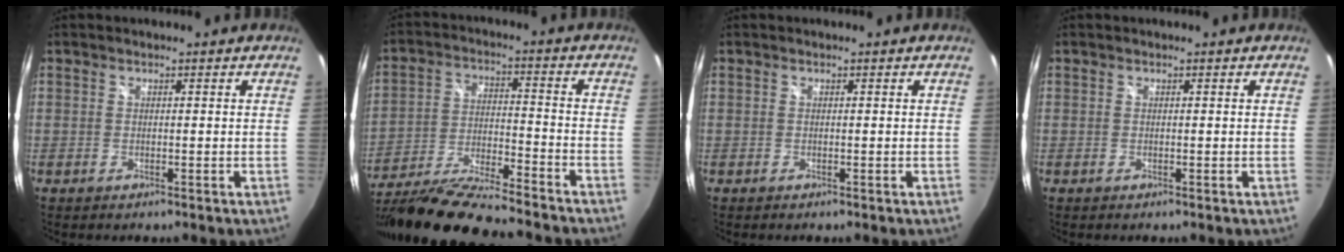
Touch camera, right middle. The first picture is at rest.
{"total": 20.6, "force": [-17.7, 1.5, 10.5], "torque": [-0.206, -0.057, -0.302]}
{"total": 0.0}
{"total": 0.0}